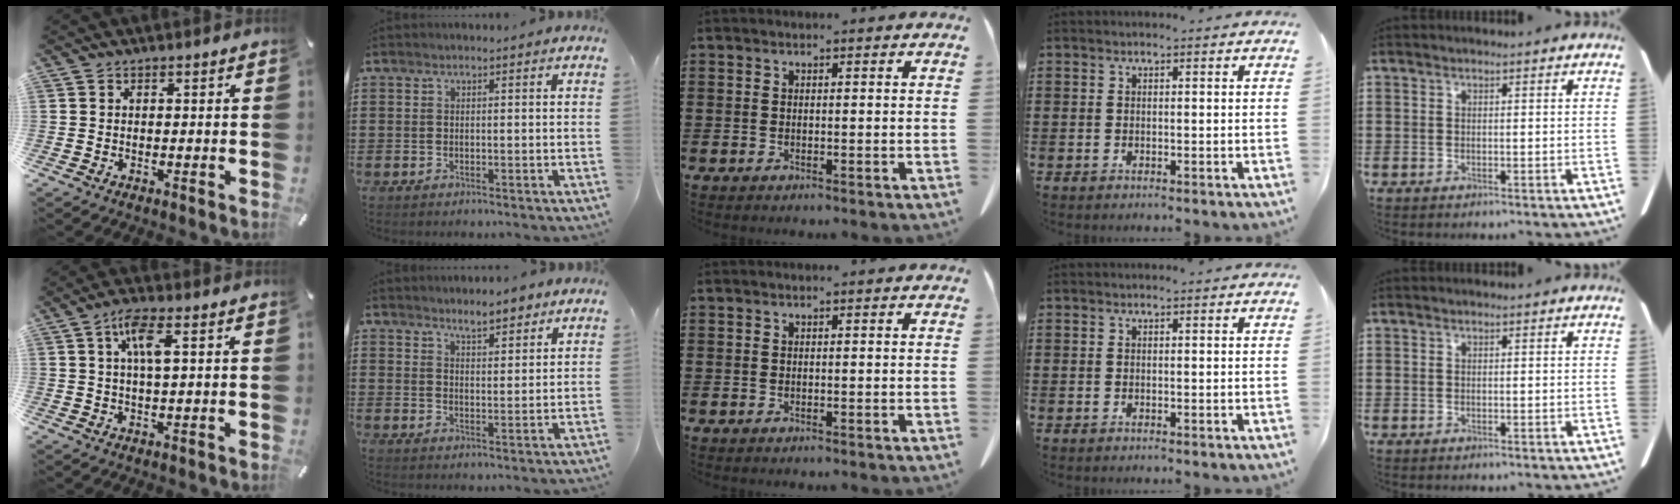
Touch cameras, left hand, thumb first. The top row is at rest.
{"thumb": {"total": 6.2, "force": [1.9, 1.6, 5.7], "torque": [-0.109, 0.003, 0.027]}, "index": {"total": 4.4, "force": [4.0, 1.0, 1.6], "torque": [-0.031, -0.010, 0.072]}}